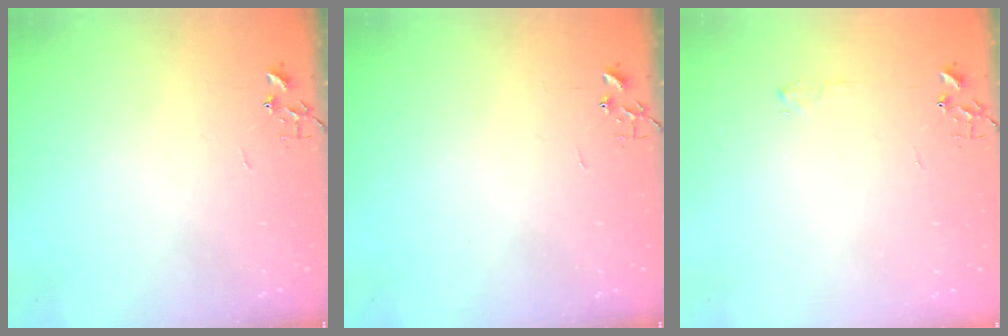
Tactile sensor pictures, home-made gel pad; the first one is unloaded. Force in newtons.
{"total": 0.0}
{"total": 4.4, "press": 4.4, "slide": 0.6}